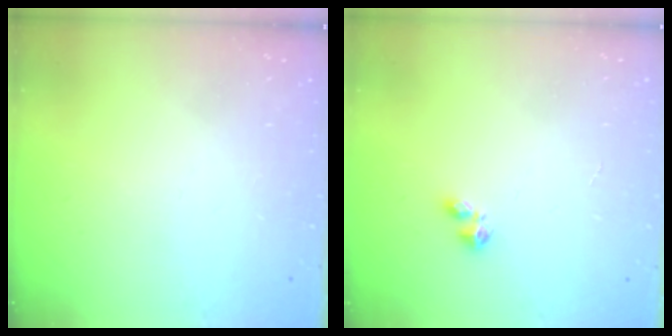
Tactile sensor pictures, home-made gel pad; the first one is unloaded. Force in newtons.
{"total": 2.4, "press": 2.4, "slide": 0.5}